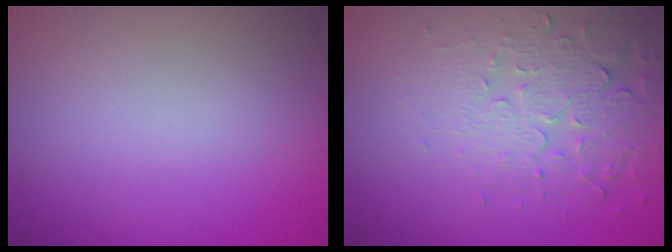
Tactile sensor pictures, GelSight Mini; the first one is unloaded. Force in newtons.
{"total": 5.2, "press": 3.8, "slide": 3.5}